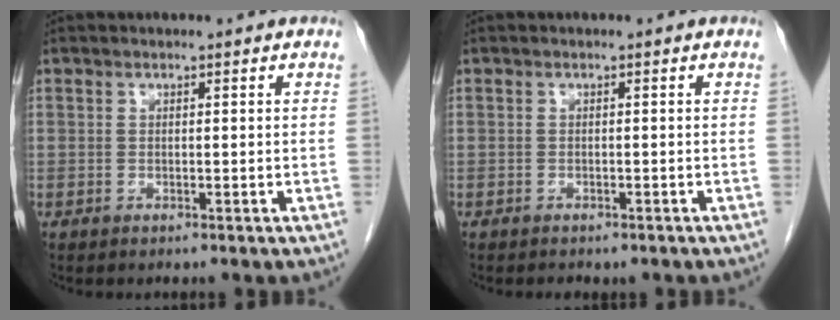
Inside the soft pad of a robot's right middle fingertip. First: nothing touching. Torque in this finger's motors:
{"motor_torque": [0.01, -0.01, 0.00, 0.01]}